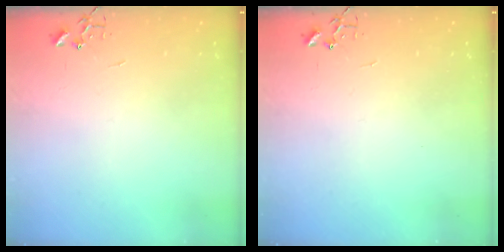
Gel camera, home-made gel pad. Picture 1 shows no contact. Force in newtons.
{"total": 0.0}